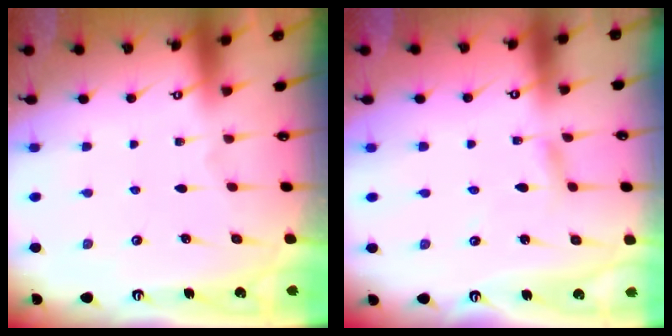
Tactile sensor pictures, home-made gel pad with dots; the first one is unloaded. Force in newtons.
{"total": 2.8, "press": 2.8, "slide": 0.4}